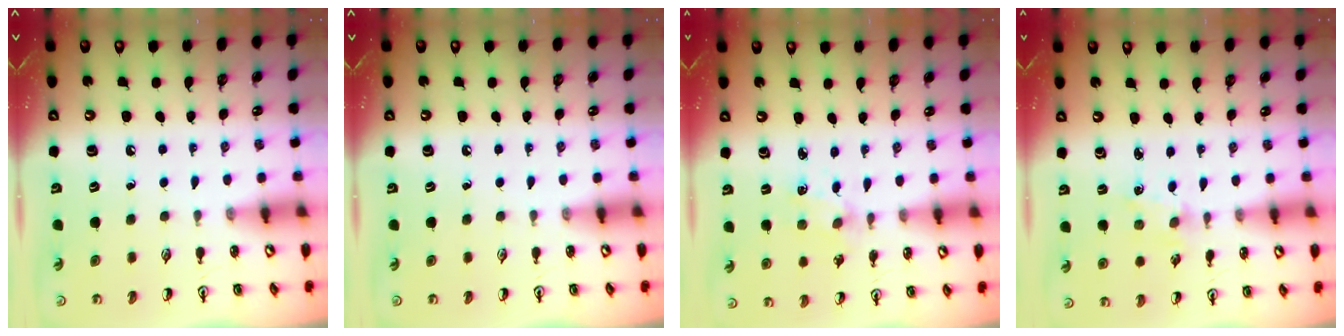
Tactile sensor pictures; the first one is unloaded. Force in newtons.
{"total": 0.0}
{"total": 1.6, "press": 1.6, "slide": 0.1}
{"total": 1.6, "press": 1.6, "slide": 0.4}